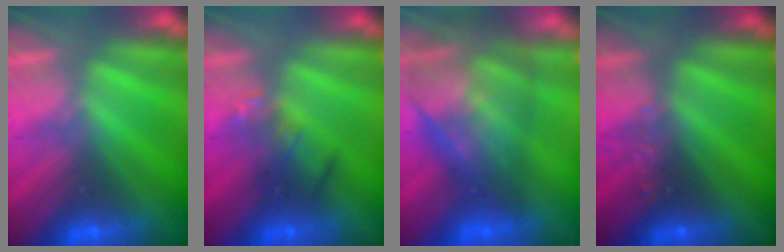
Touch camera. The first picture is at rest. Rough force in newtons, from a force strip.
{"total": 2.4}
{"total": 7.3}
{"total": 2.4}